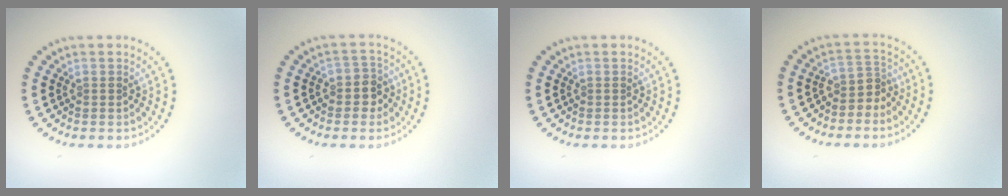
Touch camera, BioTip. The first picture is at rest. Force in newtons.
{"total": 2.1, "press": 1.9, "slide": 0.9}
{"total": 0.0}
{"total": 2.2, "press": 1.6, "slide": 1.5}